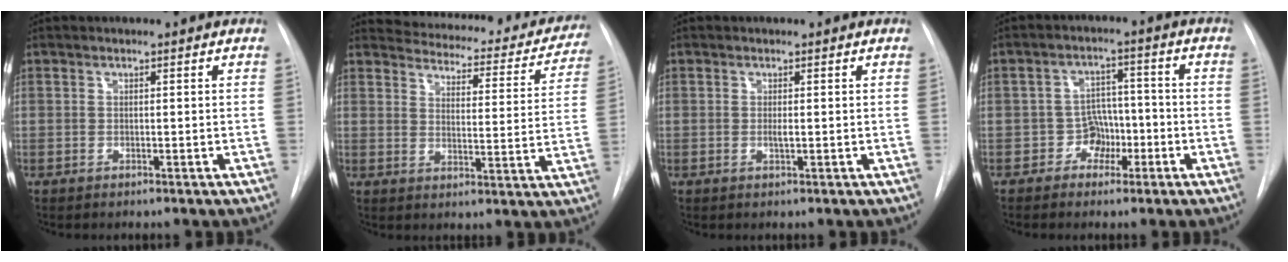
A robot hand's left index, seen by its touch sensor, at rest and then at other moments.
{"total": 19.7, "force": [18.0, 5.9, 5.3], "torque": [-0.061, -0.042, 0.205]}
{"total": 1.0, "force": [-0.8, 0.1, 0.5], "torque": [-0.012, -0.009, -0.011]}
{"total": 4.9, "force": [-2.9, 3.7, 1.3], "torque": [-0.012, 0.010, -0.045]}